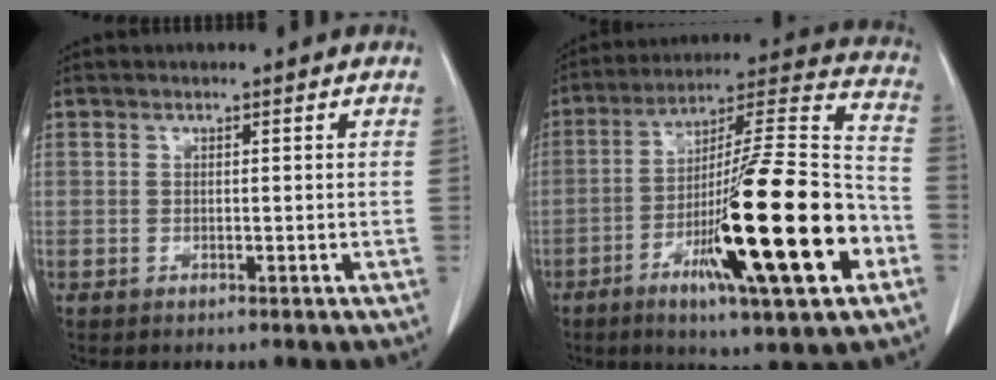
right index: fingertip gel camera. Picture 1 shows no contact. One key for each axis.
{"total": 24.3, "fx": -8.4, "fy": 1.7, "fz": 22.7, "tx": -0.349, "ty": -0.021, "tz": -0.139}